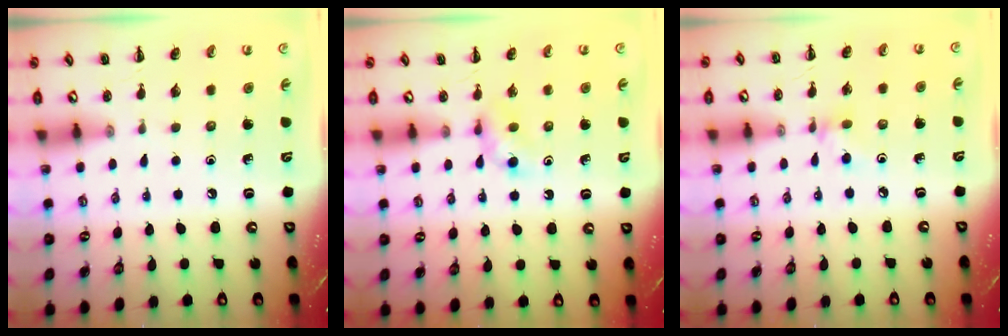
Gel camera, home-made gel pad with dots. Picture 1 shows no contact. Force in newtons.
{"total": 3.2, "press": 2.9, "slide": 1.4}
{"total": 4.0, "press": 3.9, "slide": 1.2}